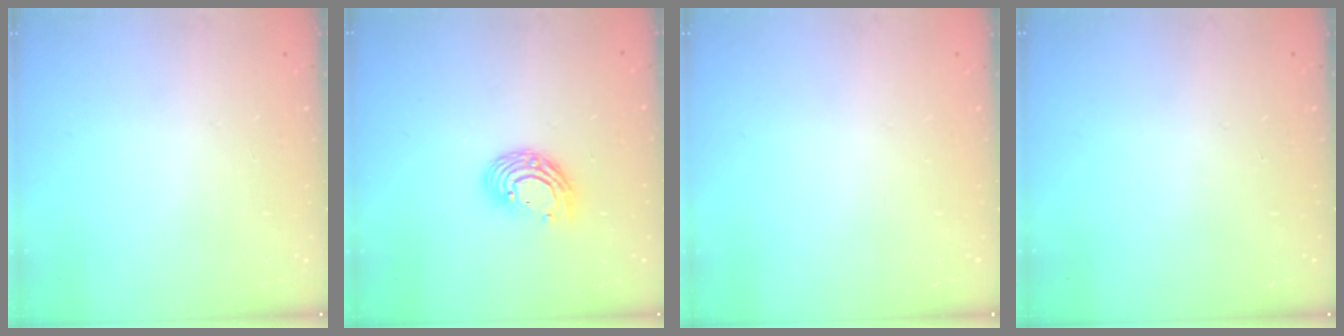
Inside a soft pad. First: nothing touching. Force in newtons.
{"total": 9.8, "press": 9.8, "slide": 0.6}
{"total": 0.0}
{"total": 0.0}